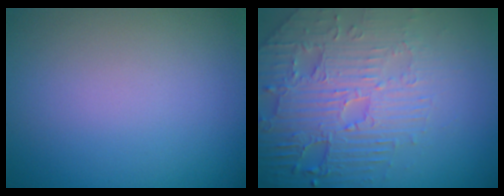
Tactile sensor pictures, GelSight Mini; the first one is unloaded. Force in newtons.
{"total": 5.5, "press": 5.0, "slide": 2.4}